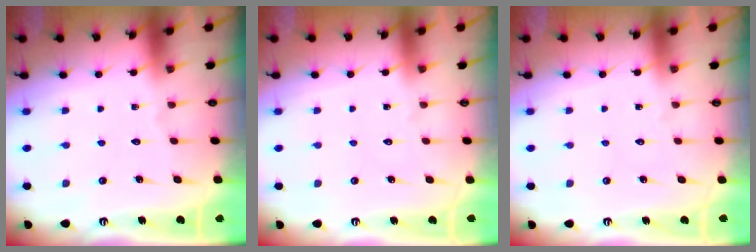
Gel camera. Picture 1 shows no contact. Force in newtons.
{"total": 0.0}
{"total": 0.0}